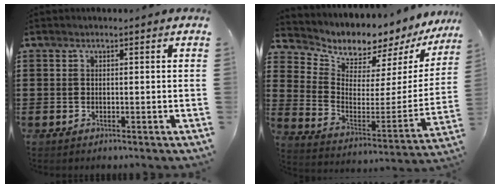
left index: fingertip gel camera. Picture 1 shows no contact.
{"total": 4.9, "force": [4.6, 1.5, -0.4], "torque": [-0.023, -0.058, 0.073]}